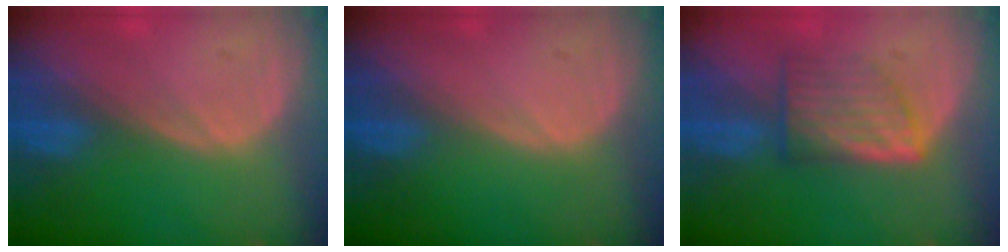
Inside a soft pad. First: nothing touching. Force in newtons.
{"total": 0.0}
{"total": 6.6, "press": 6.1, "slide": 2.5}